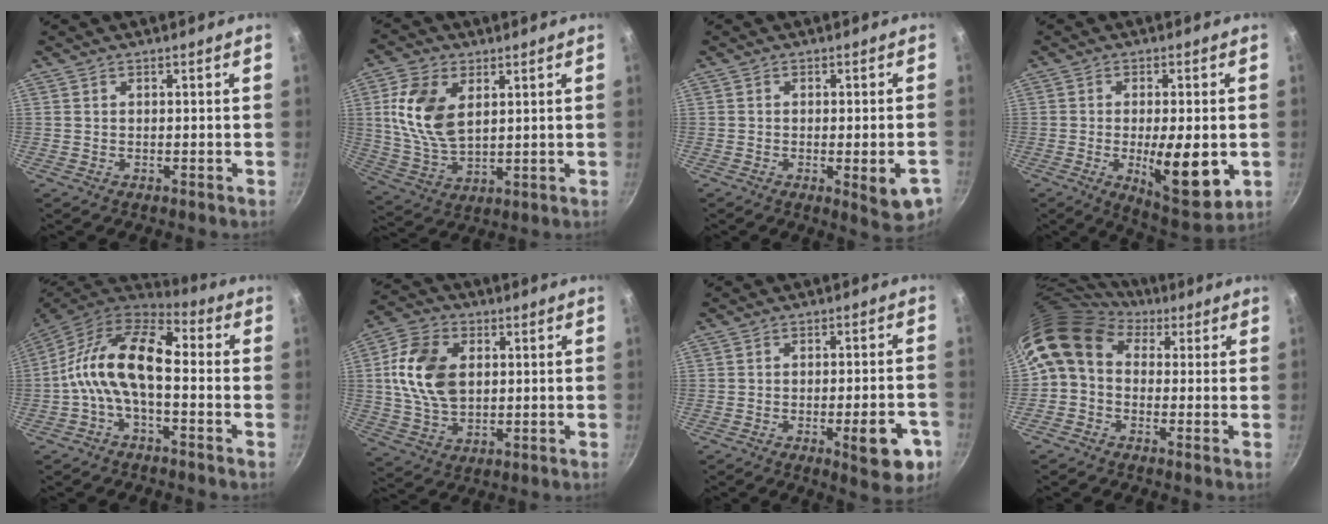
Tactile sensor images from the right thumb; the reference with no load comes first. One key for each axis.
{"total": 12.5, "fx": 3.4, "fy": 7.4, "fz": 9.5, "tx": -0.179, "ty": -0.017, "tz": 0.073}
{"total": 7.8, "fx": -2.7, "fy": 2.1, "fz": 7.0, "tx": -0.071, "ty": 0.000, "tz": -0.031}
{"total": 13.5, "fx": -2.6, "fy": 4.5, "fz": 12.5, "tx": -0.171, "ty": -0.007, "tz": -0.028}
{"total": 13.8, "fx": -1.3, "fy": 7.0, "fz": 11.8, "tx": -0.213, "ty": 0.039, "tz": -0.045}
{"total": 13.2, "fx": 2.1, "fy": 8.9, "fz": 9.5, "tx": -0.163, "ty": 0.001, "tz": 0.037}
{"total": 10.7, "fx": -4.3, "fy": 3.4, "fz": 9.2, "tx": -0.090, "ty": 0.019, "tz": -0.051}
{"total": 10.6, "fx": 2.3, "fy": 8.3, "fz": 6.2, "tx": -0.111, "ty": 0.022, "tz": 0.017}